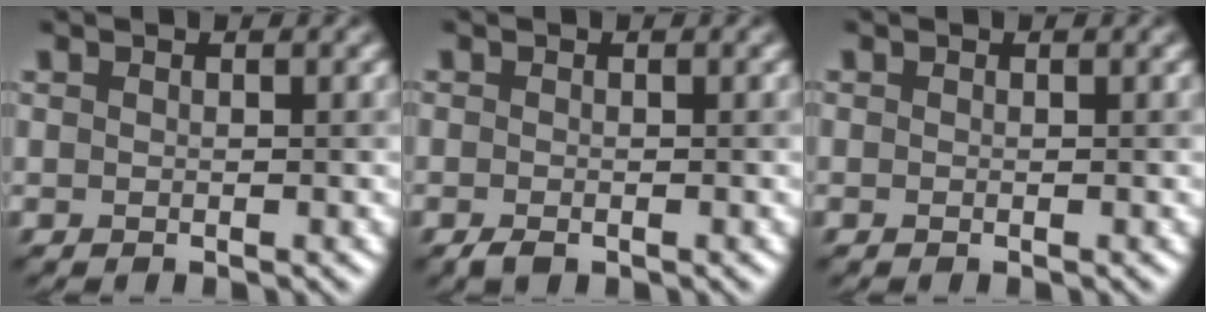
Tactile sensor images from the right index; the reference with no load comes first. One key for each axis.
{"total": 1.1, "fx": -0.8, "fy": 0.5, "fz": 0.7, "tx": -0.015, "ty": -0.001, "tz": -0.016}
{"total": 0.0}